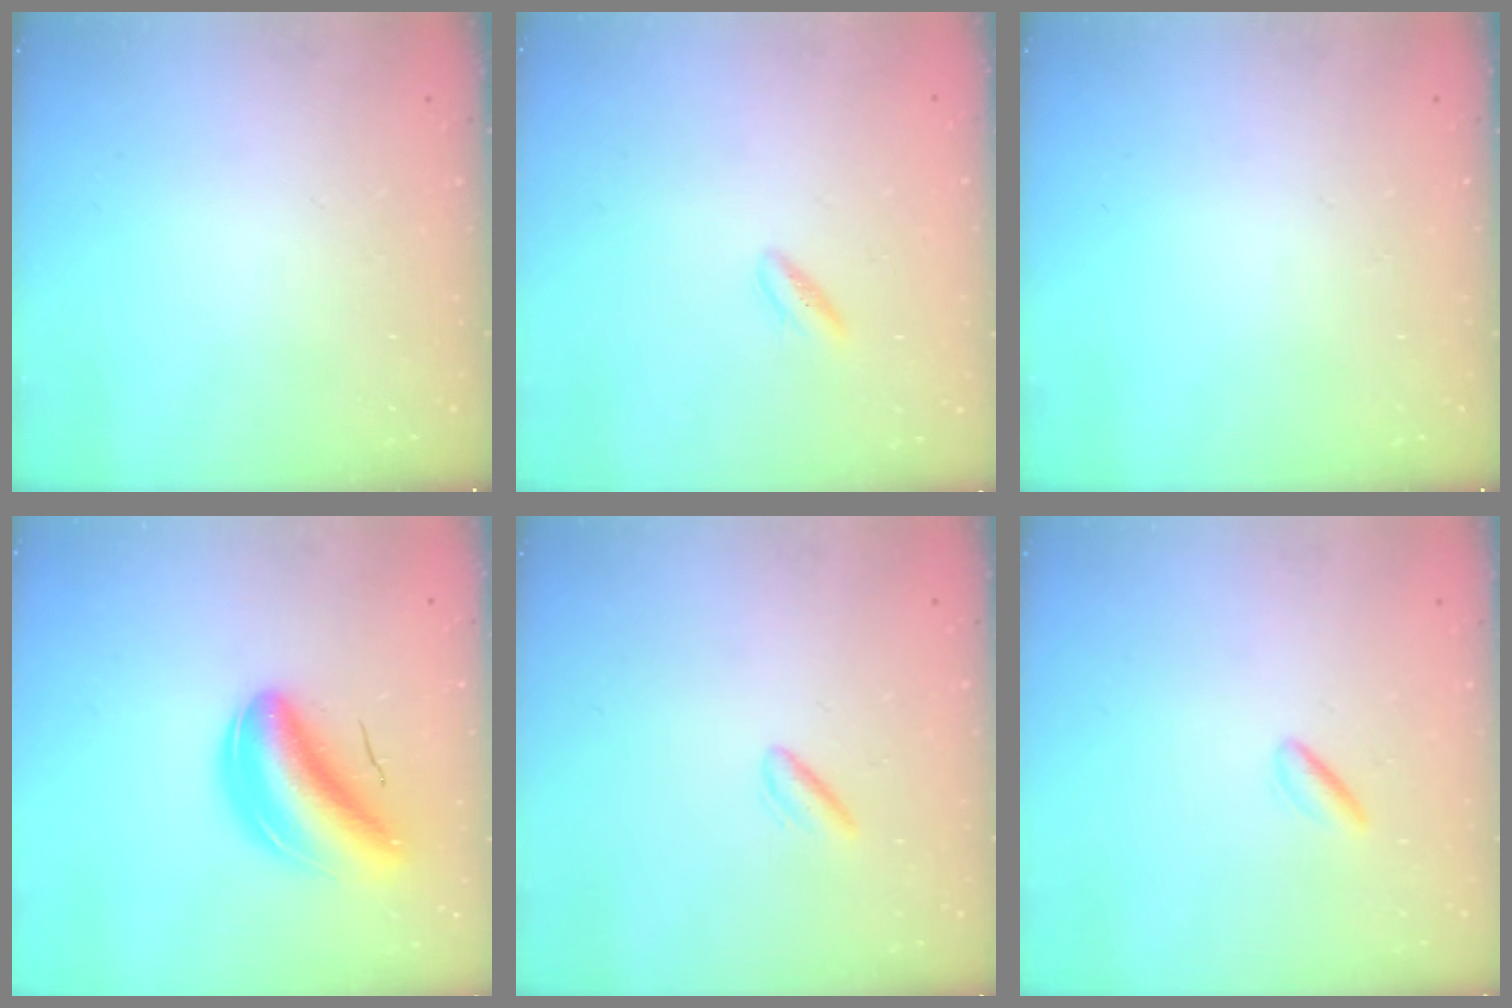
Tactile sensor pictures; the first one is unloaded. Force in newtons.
{"total": 1.8, "press": 1.5, "slide": 1.0}
{"total": 0.0}
{"total": 9.2, "press": 8.8, "slide": 2.9}
{"total": 2.3, "press": 2.0, "slide": 1.3}
{"total": 1.3, "press": 1.0, "slide": 0.8}